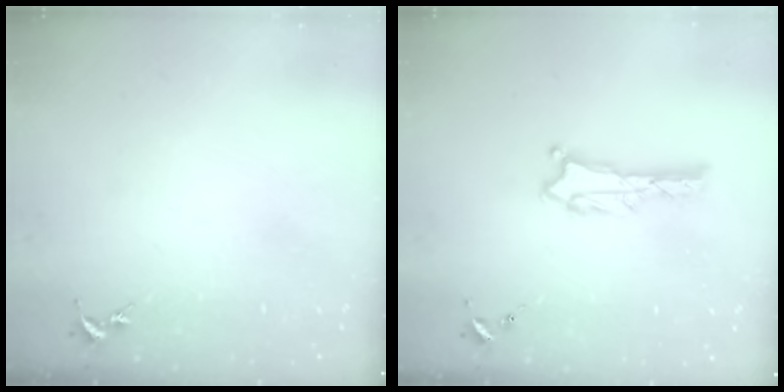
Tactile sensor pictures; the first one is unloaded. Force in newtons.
{"total": 1.3, "press": 1.2, "slide": 0.1}